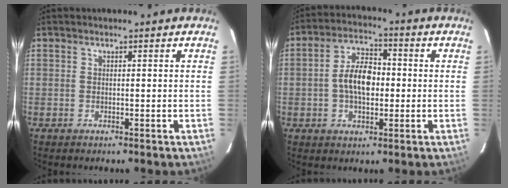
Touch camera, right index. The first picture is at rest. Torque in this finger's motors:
{"motor_torque": [0.44, 0.18, 0.34, 0.09]}